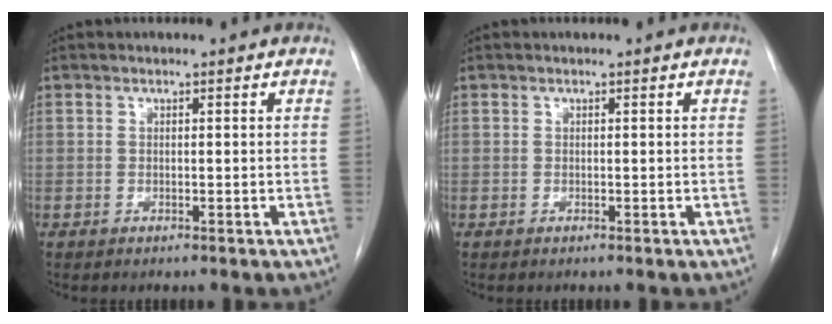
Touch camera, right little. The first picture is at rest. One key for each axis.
{"total": 0.0}